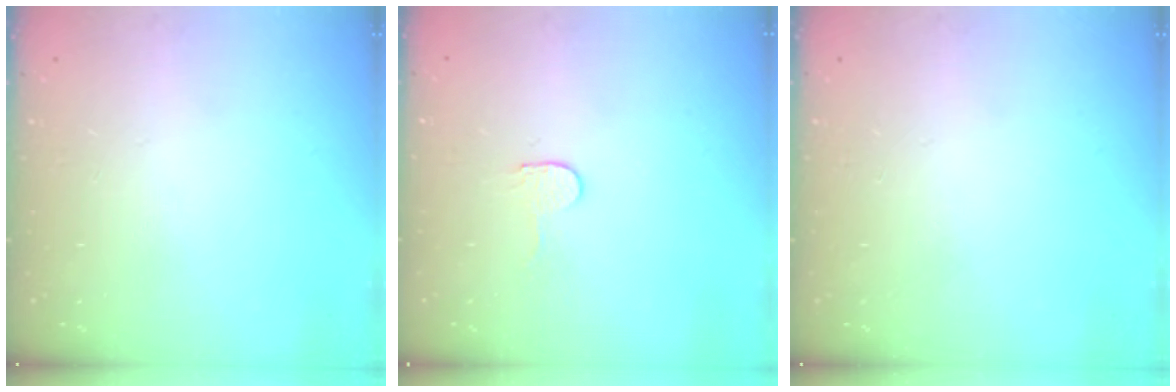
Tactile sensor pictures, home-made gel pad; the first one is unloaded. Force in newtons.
{"total": 2.7, "press": 2.7, "slide": 0.2}
{"total": 0.0}